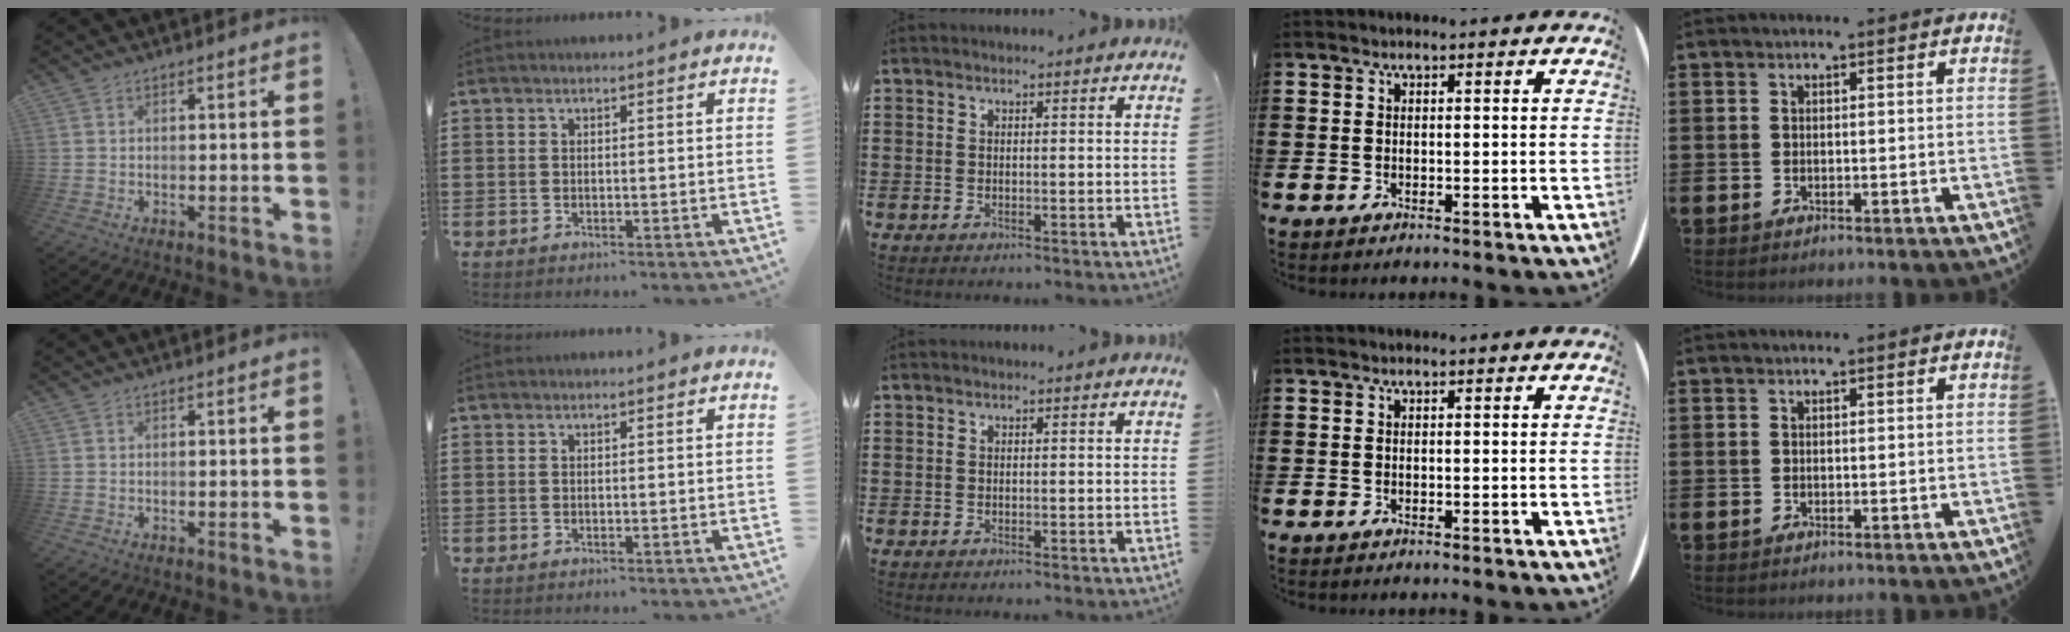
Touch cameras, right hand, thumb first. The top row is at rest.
{}